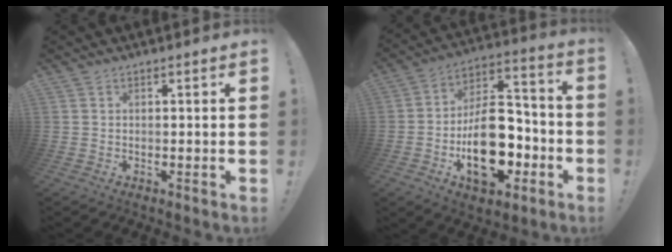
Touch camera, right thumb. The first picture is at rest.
{"total": 21.0, "force": [-6.5, 12.6, 15.5], "torque": [-0.228, 0.045, -0.093]}